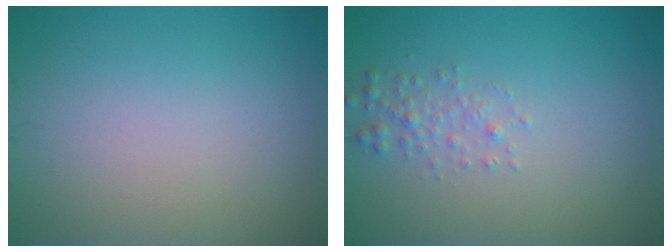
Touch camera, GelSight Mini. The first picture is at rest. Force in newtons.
{"total": 1.4, "press": 1.4, "slide": 0.0}